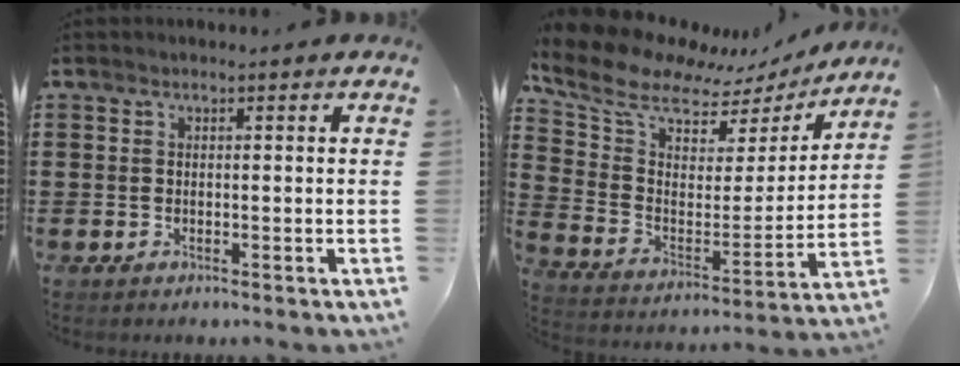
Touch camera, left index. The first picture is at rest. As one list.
[{"total": 9.7, "force": [7.9, 4.2, 3.6], "torque": [-0.106, -0.045, 0.138]}]